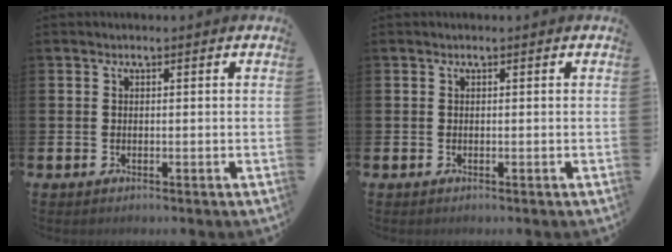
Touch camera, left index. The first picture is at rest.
{"total": 0.0}